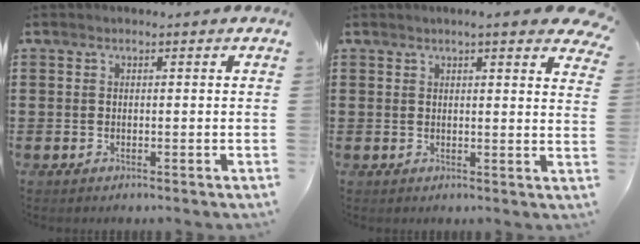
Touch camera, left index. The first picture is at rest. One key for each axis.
{"total": 3.6, "fx": 3.0, "fy": 0.0, "fz": 2.1, "tx": -0.034, "ty": -0.011, "tz": 0.051}